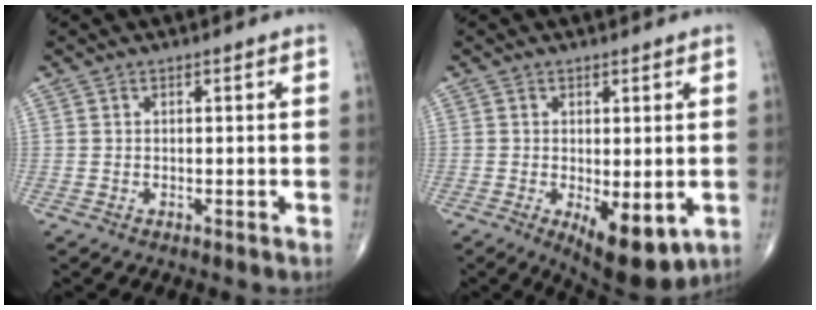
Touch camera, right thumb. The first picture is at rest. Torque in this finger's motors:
{"motor_torque": [0.55, 1.75, 0.12, -0.30, 0.26]}